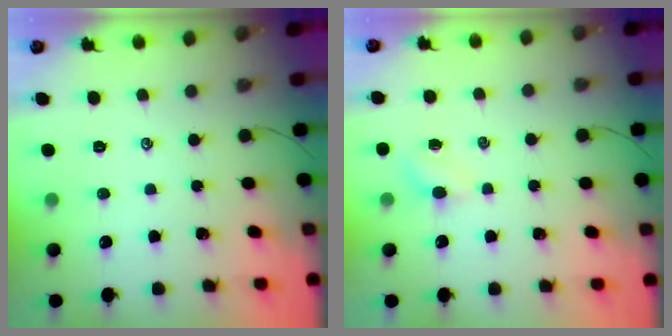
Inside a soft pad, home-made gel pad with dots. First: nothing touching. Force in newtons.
{"total": 2.9, "press": 2.8, "slide": 0.9}